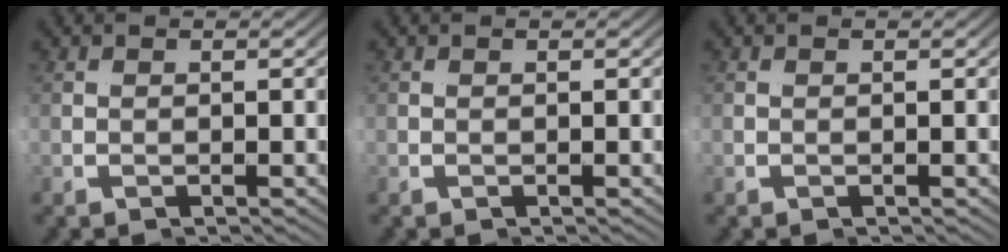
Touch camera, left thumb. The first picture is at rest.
{"total": 0.0}
{"total": 0.0}